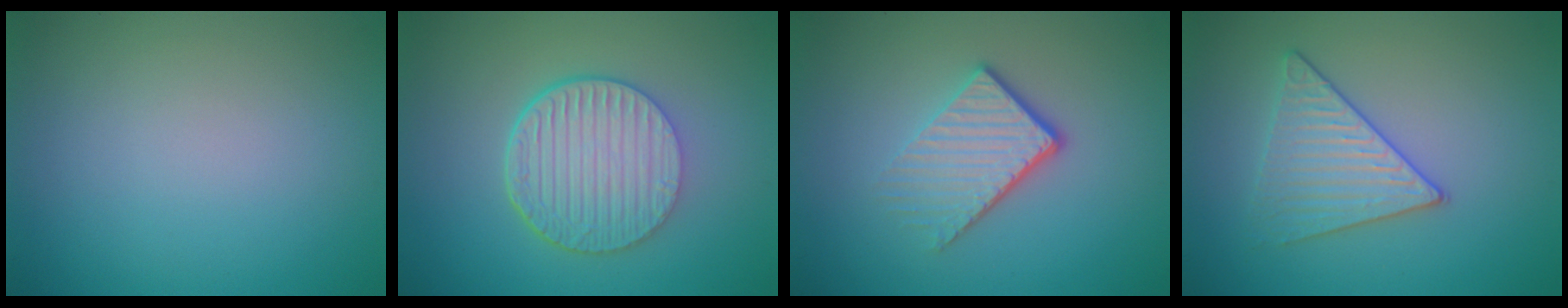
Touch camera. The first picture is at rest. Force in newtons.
{"total": 6.7, "press": 4.6, "slide": 4.8}
{"total": 3.9, "press": 2.8, "slide": 2.8}
{"total": 3.2, "press": 3.2, "slide": 0.3}